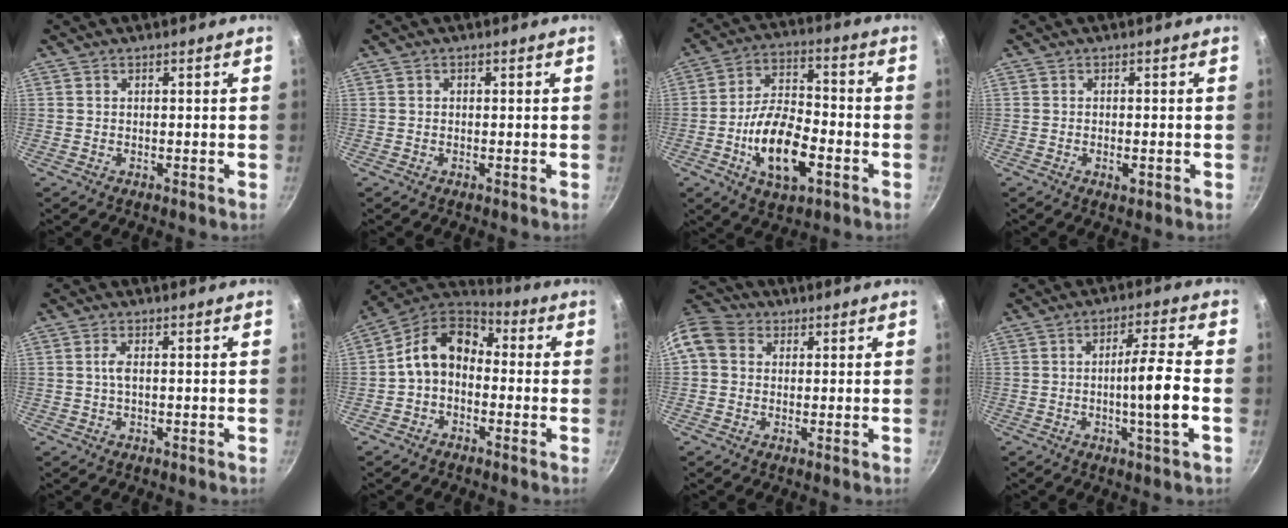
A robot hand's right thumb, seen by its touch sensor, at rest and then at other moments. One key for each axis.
{"total": 0.5, "fx": -0.1, "fy": 0.5, "fz": 0.2, "tx": -0.002, "ty": 0.003, "tz": -0.002}
{"total": 15.0, "fx": -4.9, "fy": 7.4, "fz": 12.1, "tx": -0.205, "ty": 0.033, "tz": -0.086}
{"total": 2.0, "fx": -0.7, "fy": 0.9, "fz": 1.7, "tx": -0.032, "ty": 0.000, "tz": -0.012}
{"total": 1.8, "fx": 0.1, "fy": 0.6, "fz": 1.7, "tx": -0.041, "ty": 0.004, "tz": -0.001}
{"total": 11.6, "fx": -0.5, "fy": 8.5, "fz": 7.9, "tx": -0.113, "ty": 0.045, "tz": -0.033}
{"total": 9.3, "fx": 1.9, "fy": 7.7, "fz": 4.7, "tx": -0.087, "ty": 0.021, "tz": 0.017}
{"total": 9.0, "fx": -1.8, "fy": 0.3, "fz": 8.9, "tx": -0.149, "ty": 0.017, "tz": -0.031}